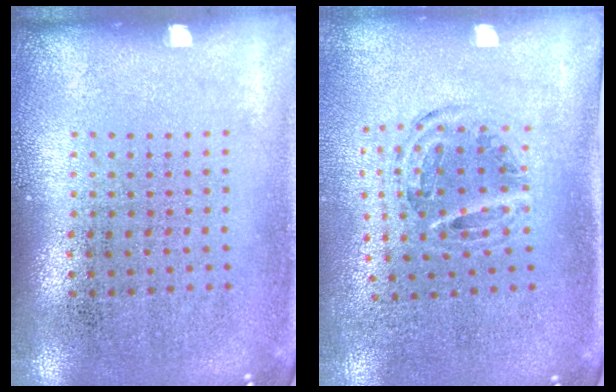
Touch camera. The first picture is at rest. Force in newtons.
{"total": 0.9, "press": 0.9, "slide": 0.1}